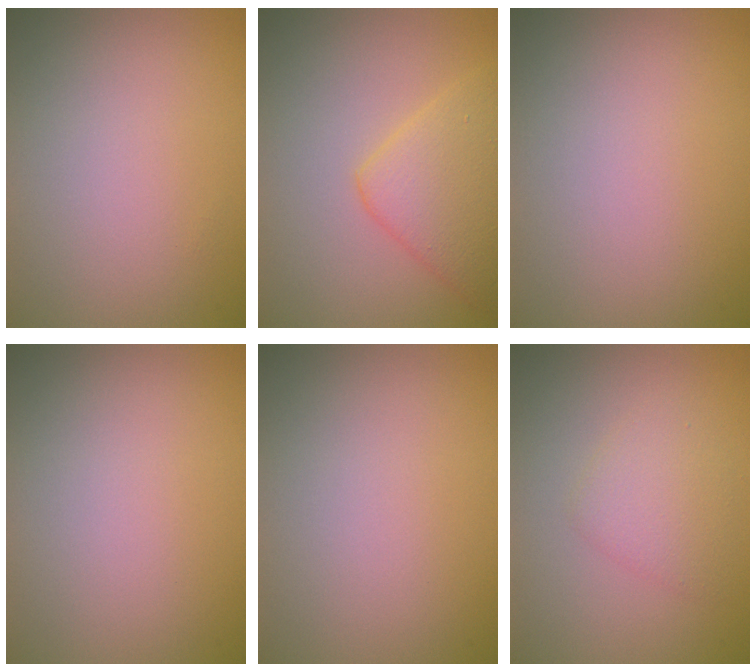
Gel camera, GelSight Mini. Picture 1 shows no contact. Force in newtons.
{"total": 5.0, "press": 5.0, "slide": 0.2}
{"total": 0.0}
{"total": 0.0}
{"total": 0.0}
{"total": 2.4, "press": 2.4, "slide": 0.1}